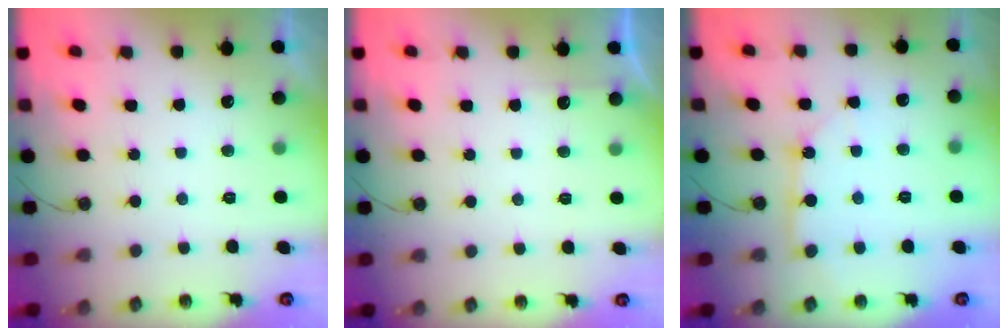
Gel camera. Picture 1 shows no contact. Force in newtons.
{"total": 2.7, "press": 2.7, "slide": 0.4}
{"total": 5.1, "press": 5.1, "slide": 0.0}